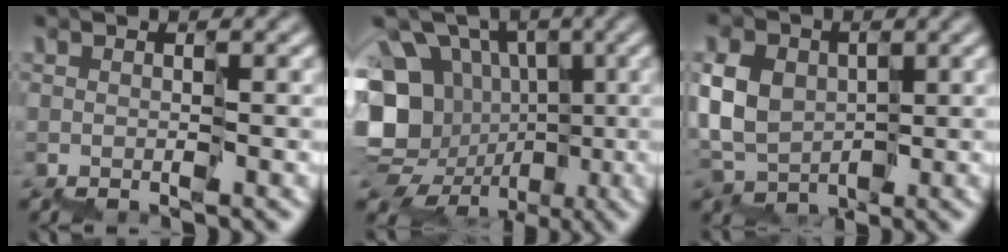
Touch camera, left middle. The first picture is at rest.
{"total": 10.8, "force": [0.1, 9.4, 5.4], "torque": [-0.104, 0.010, -0.004]}
{"total": 5.1, "force": [0.7, 4.3, 2.6], "torque": [-0.051, 0.020, -0.003]}